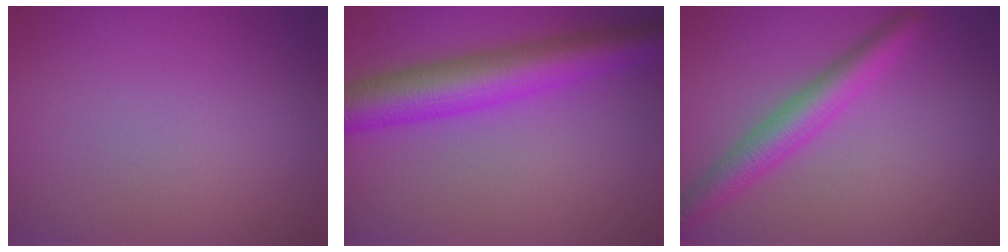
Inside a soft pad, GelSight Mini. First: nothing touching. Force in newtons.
{"total": 7.6, "press": 7.6, "slide": 0.2}
{"total": 4.2, "press": 4.2, "slide": 0.2}